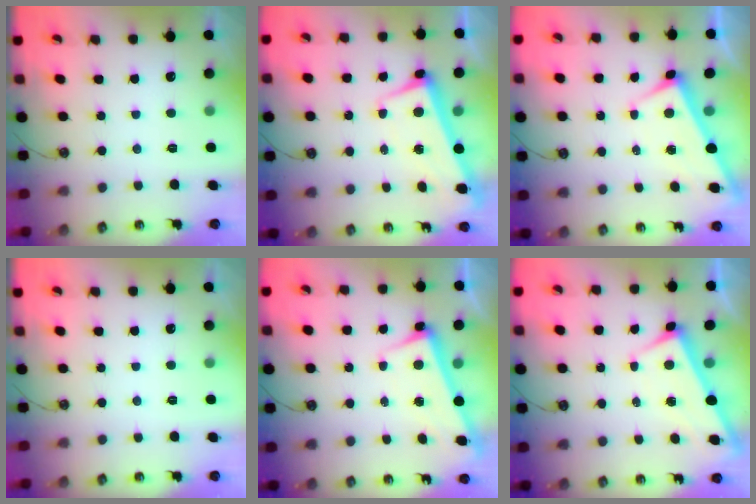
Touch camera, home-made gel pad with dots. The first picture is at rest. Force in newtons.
{"total": 1.3, "press": 0.2, "slide": 1.3}
{"total": 3.0, "press": 3.0, "slide": 0.0}
{"total": 0.0}
{"total": 2.6, "press": 2.5, "slide": 0.7}
{"total": 2.9, "press": 2.9, "slide": 0.0}